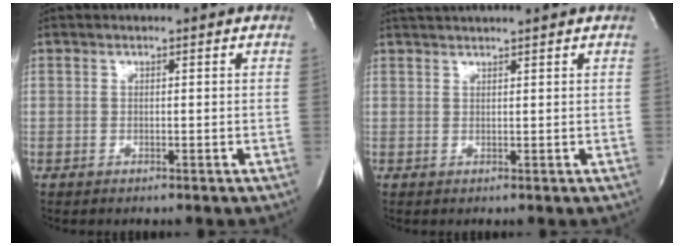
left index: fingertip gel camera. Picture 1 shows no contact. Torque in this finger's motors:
{"motor_torque": [-0.48, -0.34, 0.01, 0.02]}